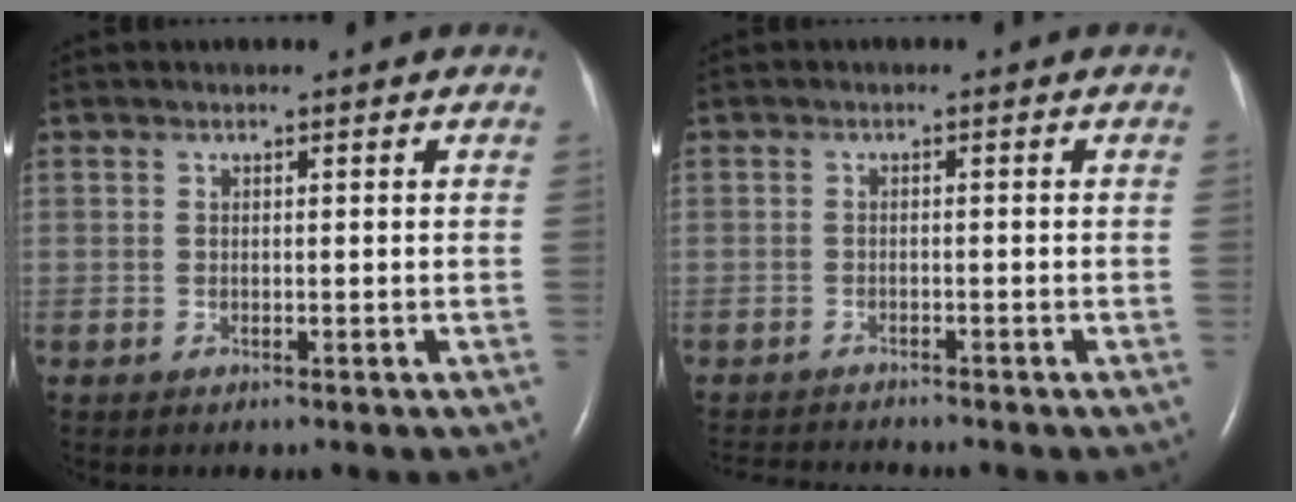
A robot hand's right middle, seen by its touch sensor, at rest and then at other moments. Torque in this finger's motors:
{"motor_torque": [-0.04, -0.03, -0.04, -0.01]}